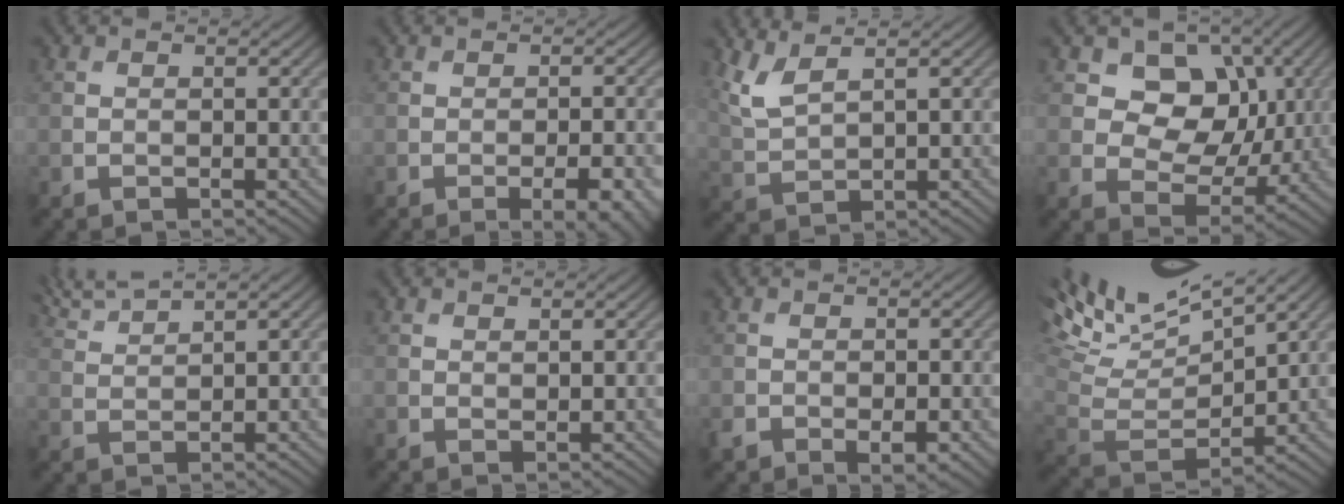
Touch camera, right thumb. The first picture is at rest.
{"total": 5.7, "force": [-2.5, 1.9, 4.7], "torque": [-0.062, -0.003, -0.018]}
{"total": 4.2, "force": [2.9, 1.1, 2.9], "torque": [-0.083, 0.003, 0.070]}
{"total": 9.6, "force": [3.0, 7.5, 5.1], "torque": [-0.104, -0.006, 0.043]}
{"total": 4.8, "force": [4.2, 0.5, 2.4], "torque": [-0.054, 0.015, 0.082]}
{"total": 0.7, "force": [0.6, 0.2, 0.3], "torque": [-0.007, -0.003, 0.013]}
{"total": 3.9, "force": [-1.9, 2.3, 2.6], "torque": [-0.047, -0.015, -0.029]}
{"total": 13.5, "force": [9.6, 3.7, 8.6], "torque": [-0.205, 0.012, 0.158]}